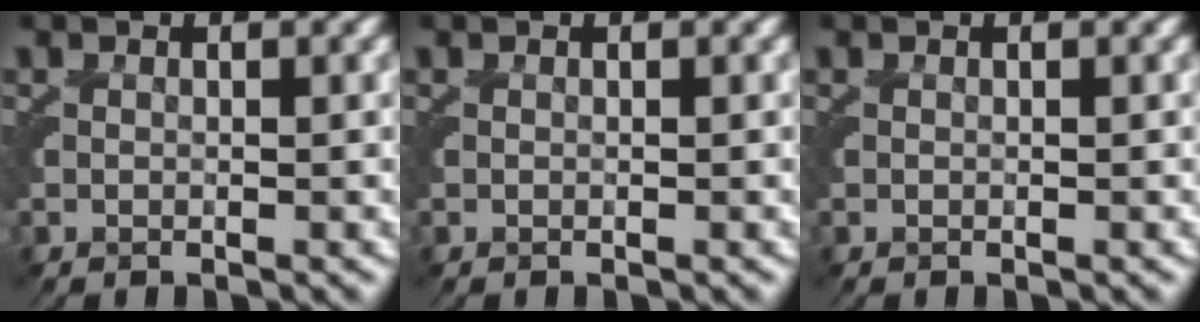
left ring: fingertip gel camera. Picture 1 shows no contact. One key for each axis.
{"total": 0.0}
{"total": 0.0}